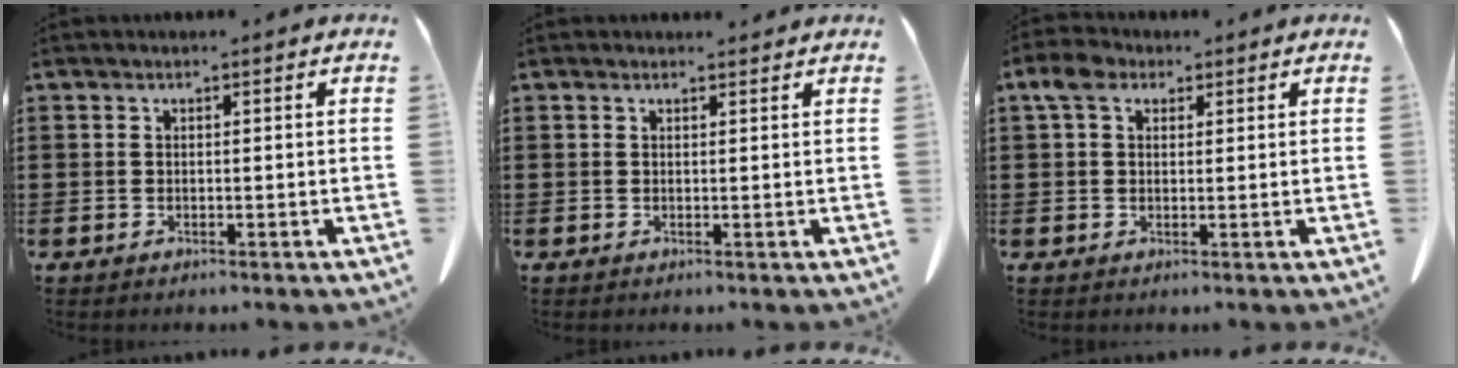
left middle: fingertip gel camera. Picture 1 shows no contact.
{"total": 0.8, "force": [0.7, 0.2, 0.2], "torque": [-0.006, 0.002, 0.013]}
{"total": 3.9, "force": [1.9, 2.5, 2.4], "torque": [-0.057, 0.014, 0.031]}